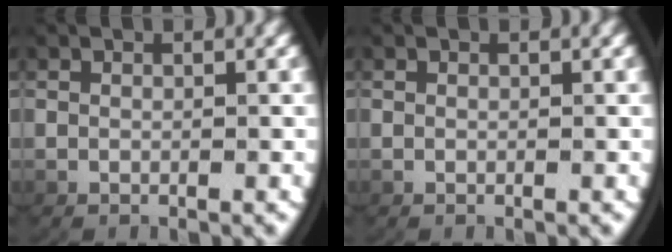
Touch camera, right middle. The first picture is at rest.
{"total": 0.0}